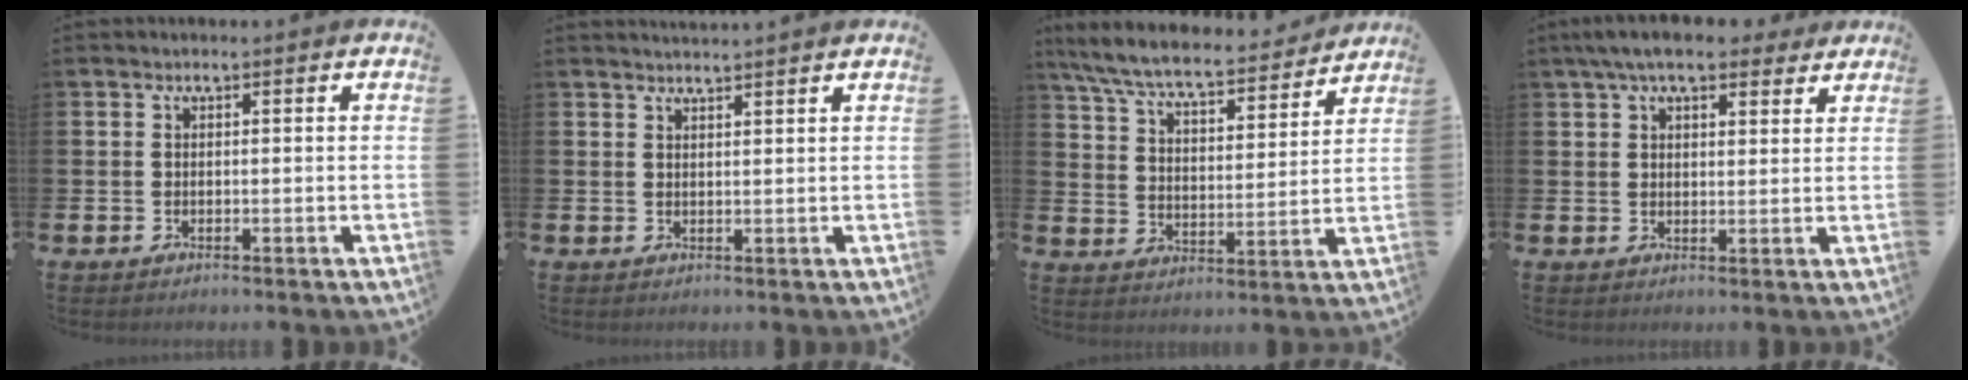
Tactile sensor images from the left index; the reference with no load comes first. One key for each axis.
{"total": 1.8, "fx": 1.8, "fy": -0.2, "fz": 0.1, "tx": -0.003, "ty": -0.008, "tz": 0.033}
{"total": 8.0, "fx": 7.3, "fy": 1.2, "fz": 3.0, "tx": -0.095, "ty": -0.049, "tz": 0.124}
{"total": 6.6, "fx": 5.6, "fy": 2.0, "fz": 2.9, "tx": -0.063, "ty": -0.011, "tz": 0.102}